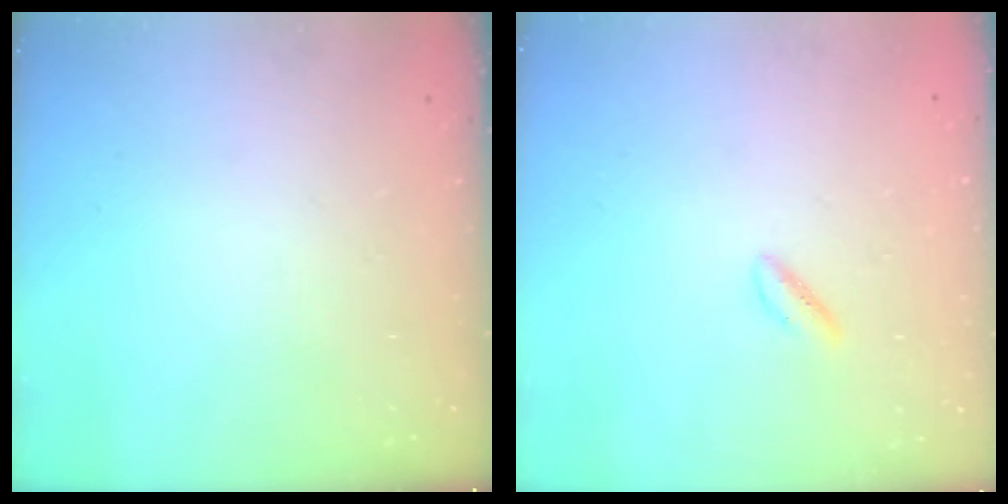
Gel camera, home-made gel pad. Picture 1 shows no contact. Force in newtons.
{"total": 1.9, "press": 1.7, "slide": 1.0}